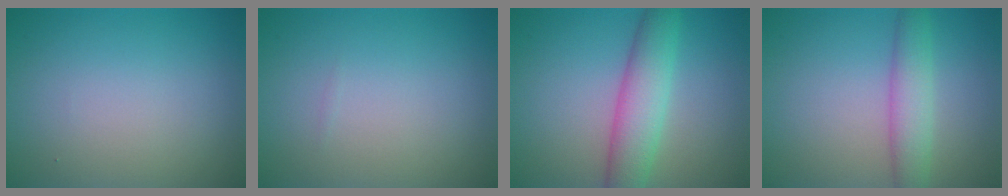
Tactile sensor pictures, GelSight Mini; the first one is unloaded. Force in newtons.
{"total": 0.0}
{"total": 5.2, "press": 5.2, "slide": 0.2}
{"total": 3.5, "press": 3.5, "slide": 0.1}